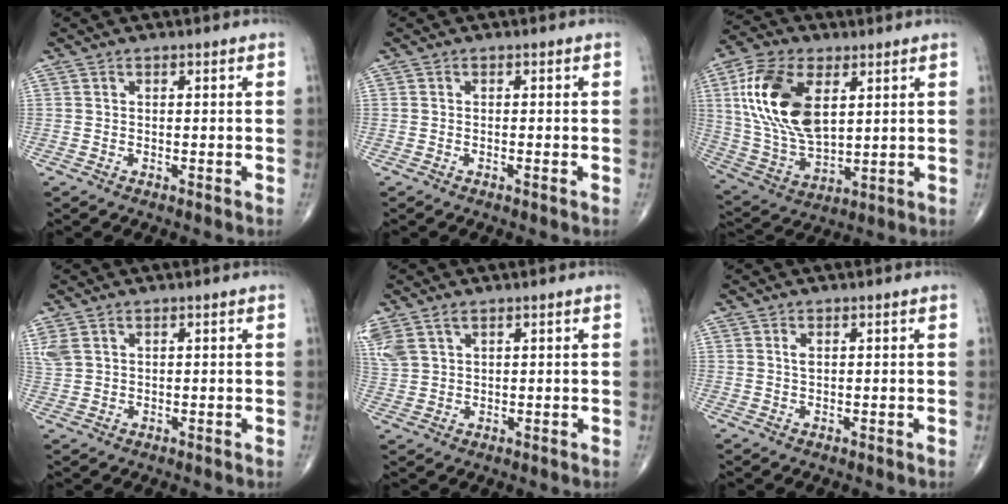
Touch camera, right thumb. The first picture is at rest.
{"total": 0.5, "force": [-0.2, -0.1, 0.5], "torque": [-0.009, -0.001, -0.003]}
{"total": 18.7, "force": [5.3, 10.2, 14.8], "torque": [-0.285, -0.014, 0.103]}
{"total": 3.7, "force": [2.0, 2.1, 2.3], "torque": [-0.066, 0.008, 0.052]}
{"total": 8.1, "force": [4.3, 4.9, 4.8], "torque": [-0.132, 0.005, 0.096]}
{"total": 1.0, "force": [0.4, 0.4, 0.9], "torque": [-0.017, 0.001, 0.009]}